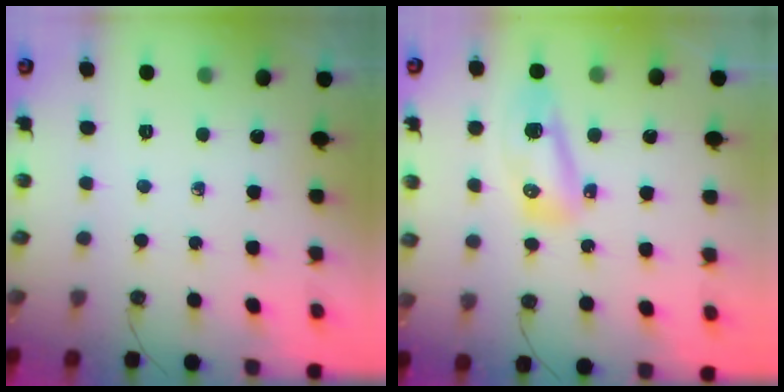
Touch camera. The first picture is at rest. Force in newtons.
{"total": 8.1, "press": 8.0, "slide": 1.6}